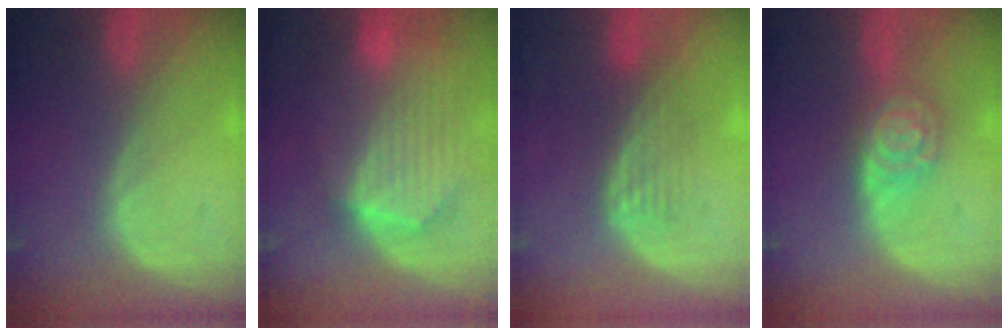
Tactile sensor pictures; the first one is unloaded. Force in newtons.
{"total": 10.3, "press": 9.0, "slide": 5.1}
{"total": 4.2, "press": 3.4, "slide": 2.5}
{"total": 5.9, "press": 5.9, "slide": 0.3}